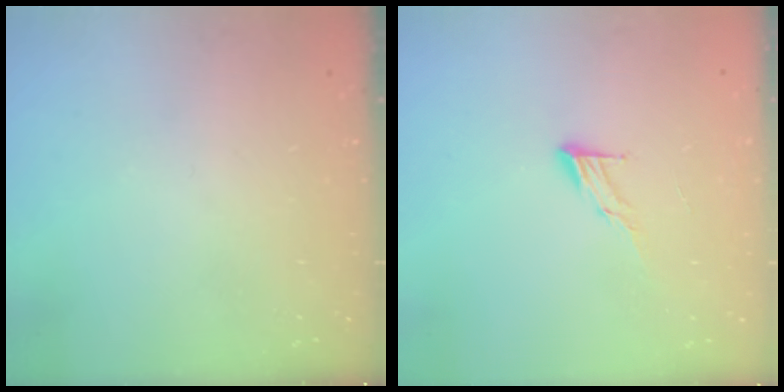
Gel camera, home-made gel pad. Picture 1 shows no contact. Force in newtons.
{"total": 7.2, "press": 7.2, "slide": 0.6}